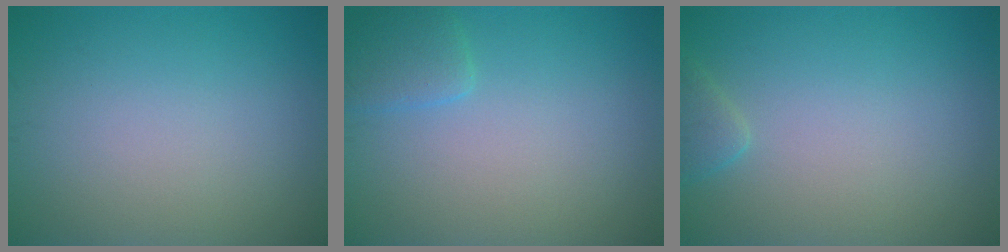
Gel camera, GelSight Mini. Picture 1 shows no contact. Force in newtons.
{"total": 1.8, "press": 1.8, "slide": 0.2}
{"total": 1.3, "press": 1.3, "slide": 0.1}